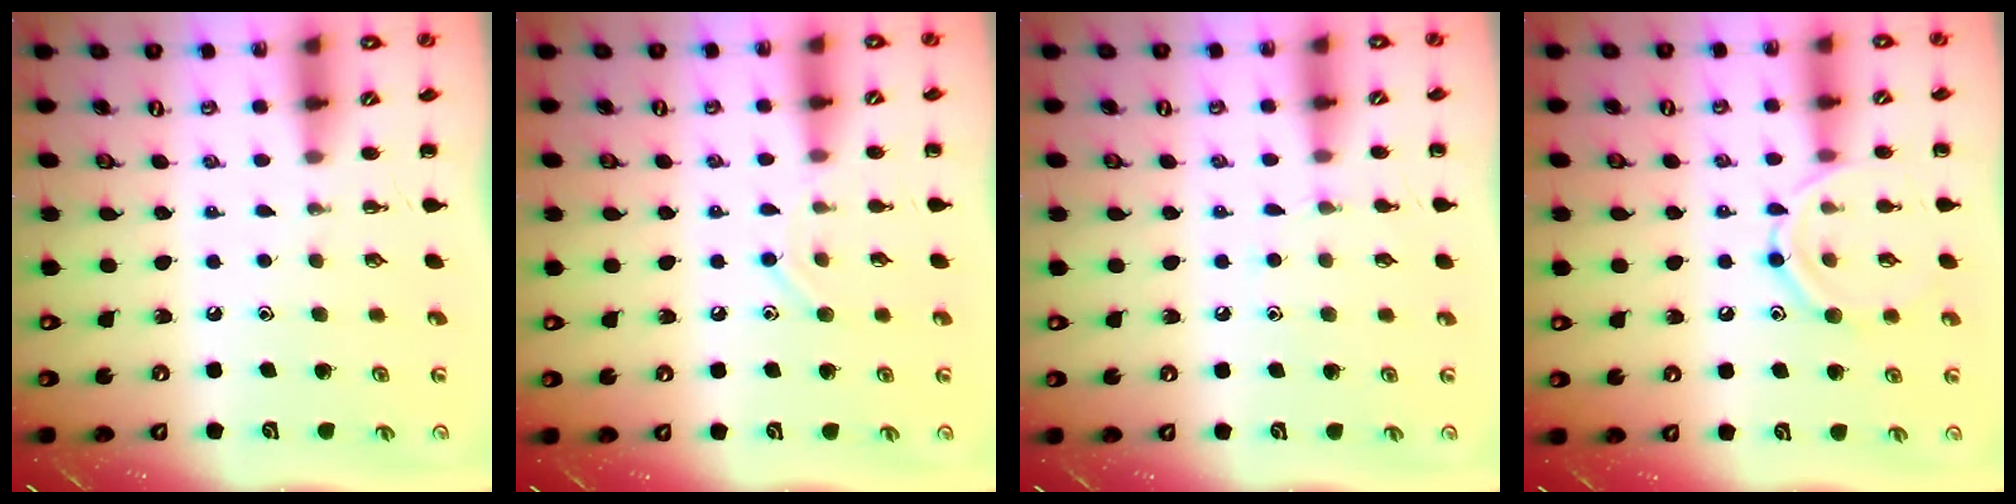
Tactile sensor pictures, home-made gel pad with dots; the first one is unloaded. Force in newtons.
{"total": 7.8, "press": 7.4, "slide": 2.4}
{"total": 5.7, "press": 5.2, "slide": 2.2}
{"total": 11.2, "press": 11.2, "slide": 0.8}